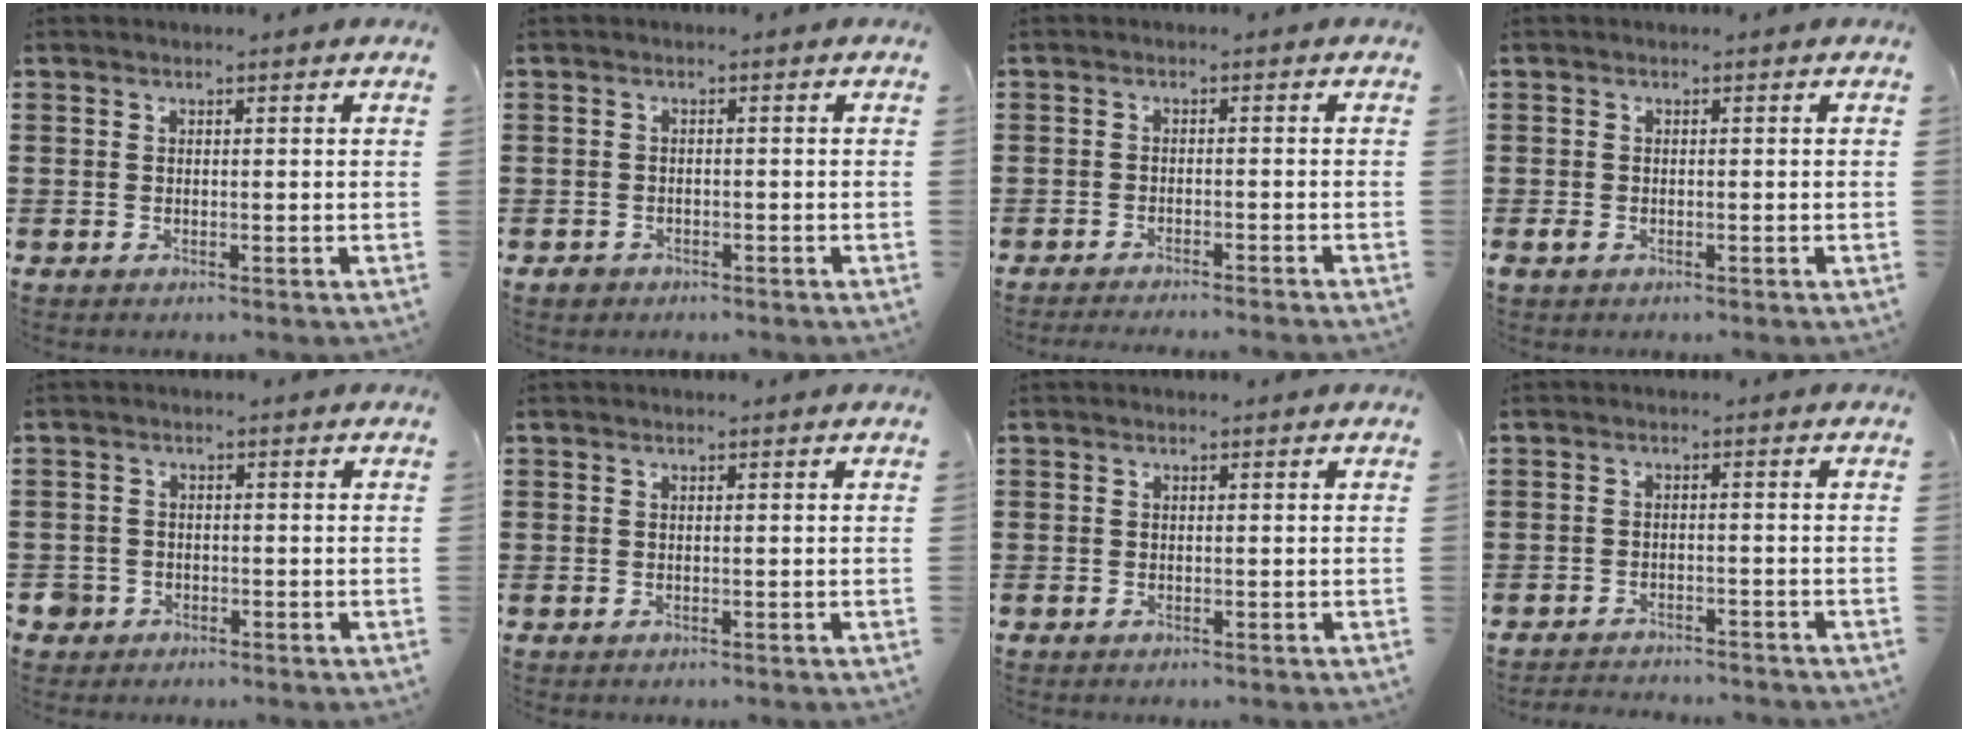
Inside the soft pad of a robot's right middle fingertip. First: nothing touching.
{"total": 1.0, "force": [-0.8, 0.6, 0.2], "torque": [-0.006, 0.000, -0.017]}
{"total": 1.9, "force": [-1.8, -0.3, 0.4], "torque": [-0.006, 0.002, -0.036]}
{"total": 0.9, "force": [-0.5, 0.6, 0.5], "torque": [-0.027, -0.006, -0.014]}
{"total": 2.0, "force": [-1.4, 1.4, 0.2], "torque": [-0.015, -0.002, -0.035]}
{"total": 0.0}
{"total": 0.0}
{"total": 2.3, "force": [-2.3, 0.1, 0.0], "torque": [-0.007, 0.001, -0.049]}